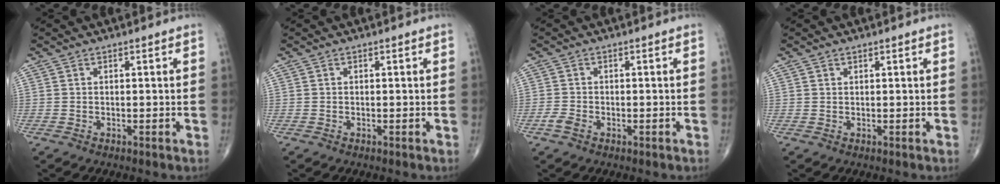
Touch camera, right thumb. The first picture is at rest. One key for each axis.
{"total": 0.0}
{"total": 2.0, "fx": -1.0, "fy": 1.3, "fz": 1.1, "tx": -0.027, "ty": 0.005, "tz": -0.021}
{"total": 0.5, "fx": 0.4, "fy": 0.3, "fz": 0.1, "tx": 0.000, "ty": -0.003, "tz": 0.005}